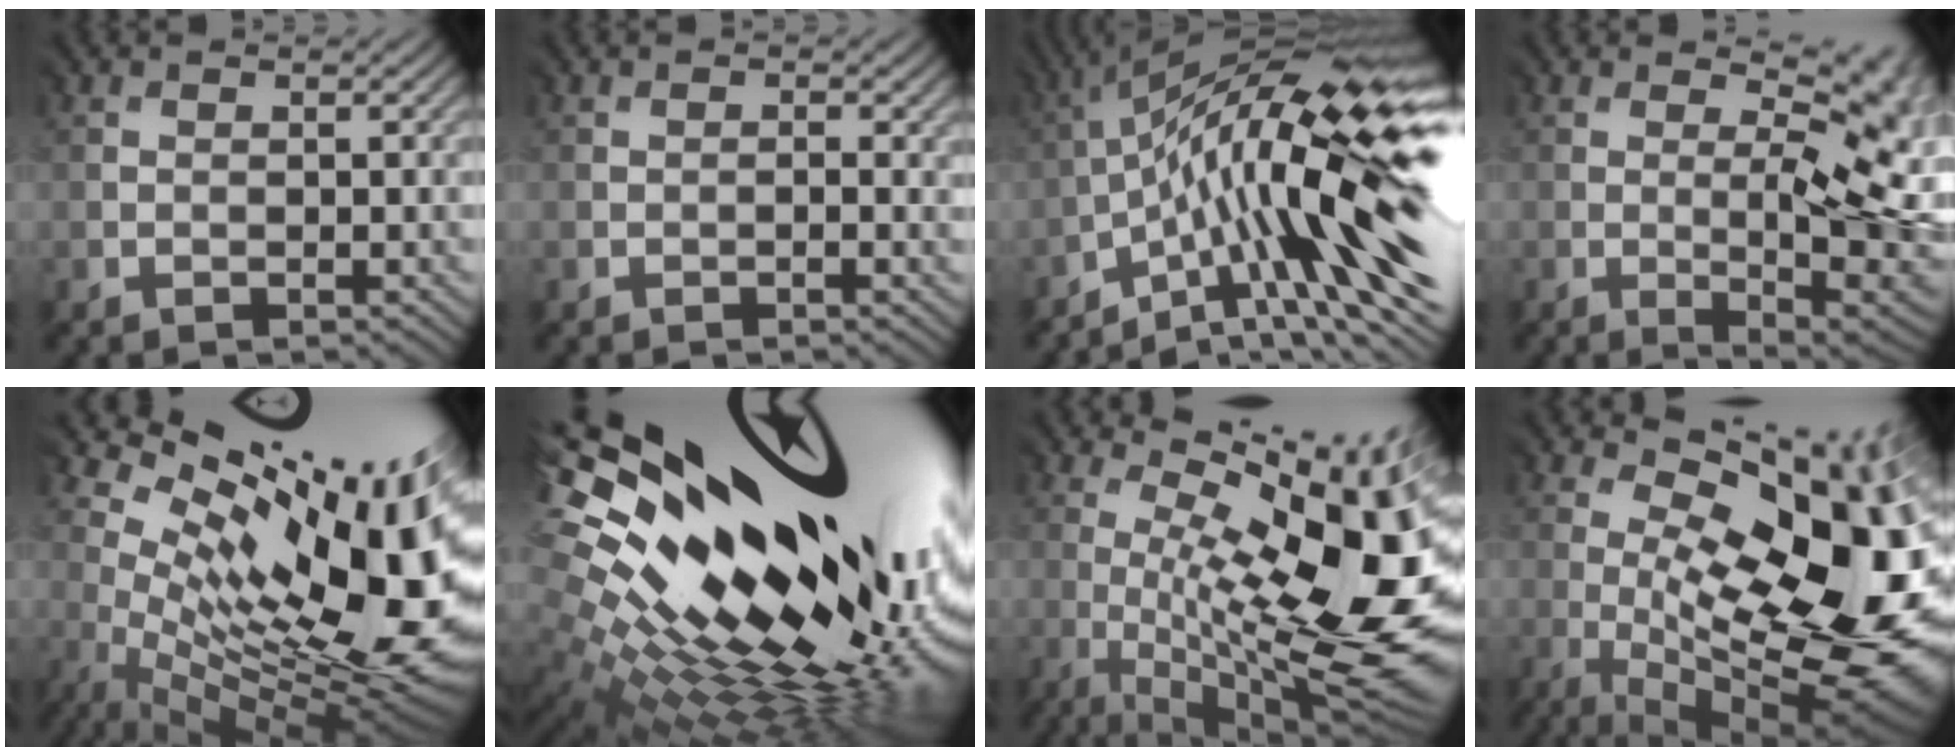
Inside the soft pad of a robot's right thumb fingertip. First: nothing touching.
{"total": 1.1, "force": [-0.5, 0.2, 1.0], "torque": [-0.019, 0.000, -0.007]}
{"total": 19.3, "force": [-3.6, 5.1, 18.3], "torque": [-0.280, 0.014, -0.064]}
{"total": 12.2, "force": [0.2, 4.5, 11.4], "torque": [-0.139, 0.020, 0.014]}
{"total": 17.9, "force": [4.4, 8.2, 15.2], "torque": [-0.219, 0.001, 0.101]}
{"total": 20.5, "force": [4.9, 10.3, 17.1], "torque": [-0.326, 0.013, 0.113]}
{"total": 18.0, "force": [1.9, 6.2, 16.8], "torque": [-0.237, 0.003, 0.053]}
{"total": 18.3, "force": [1.0, 8.1, 16.4], "torque": [-0.226, -0.003, 0.026]}